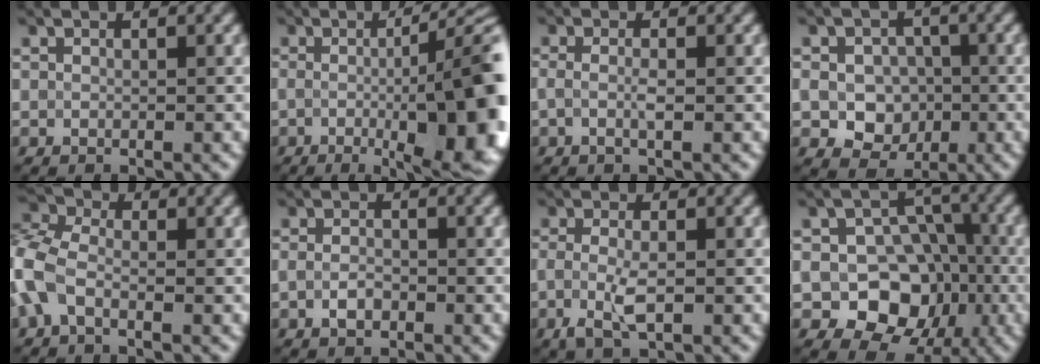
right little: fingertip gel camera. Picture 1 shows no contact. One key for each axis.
{"total": 15.5, "fx": -1.7, "fy": 5.0, "fz": 14.6, "tx": -0.140, "ty": -0.002, "tz": -0.024}
{"total": 1.2, "fx": -0.3, "fy": 0.2, "fz": 1.2, "tx": -0.027, "ty": -0.005, "tz": -0.005}
{"total": 5.4, "fx": -0.9, "fy": 4.4, "fz": 2.9, "tx": -0.038, "ty": -0.008, "tz": -0.020}
{"total": 4.8, "fx": -1.5, "fy": 2.8, "fz": 3.6, "tx": -0.097, "ty": 0.010, "tz": -0.047}
{"total": 1.5, "fx": -0.7, "fy": 0.8, "fz": 1.0, "tx": -0.022, "ty": -0.001, "tz": -0.014}
{"total": 2.8, "fx": -0.8, "fy": 1.0, "fz": 2.5, "tx": -0.061, "ty": -0.011, "tz": -0.014}
{"total": 9.0, "fx": -2.5, "fy": 7.1, "fz": 5.0, "tx": -0.050, "ty": -0.004, "tz": -0.056}